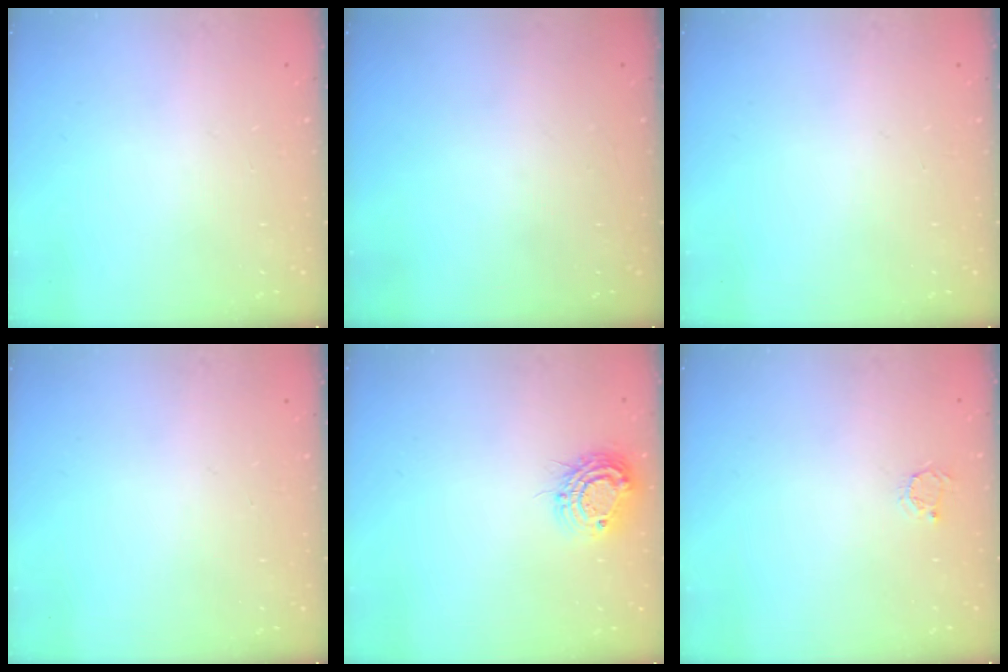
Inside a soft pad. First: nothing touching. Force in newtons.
{"total": 0.0}
{"total": 0.0}
{"total": 0.0}
{"total": 10.2, "press": 10.2, "slide": 0.8}
{"total": 2.3, "press": 2.3, "slide": 0.3}